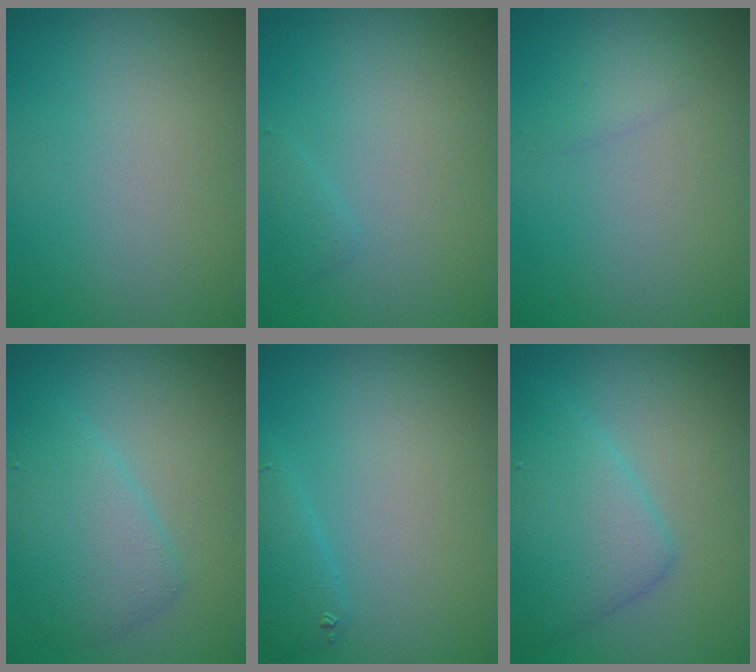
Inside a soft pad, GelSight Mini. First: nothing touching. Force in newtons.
{"total": 0.8, "press": 0.8, "slide": 0.0}
{"total": 0.9, "press": 0.9, "slide": 0.1}
{"total": 3.9, "press": 3.9, "slide": 0.1}
{"total": 1.7, "press": 1.7, "slide": 0.2}
{"total": 4.6, "press": 4.5, "slide": 0.1}